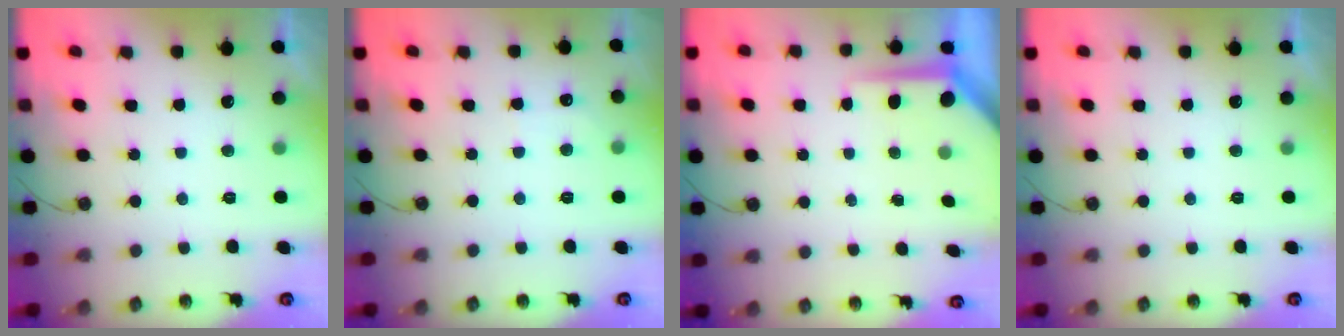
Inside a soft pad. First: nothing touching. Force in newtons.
{"total": 3.2, "press": 3.2, "slide": 0.5}
{"total": 5.6, "press": 5.6, "slide": 0.3}
{"total": 0.0}